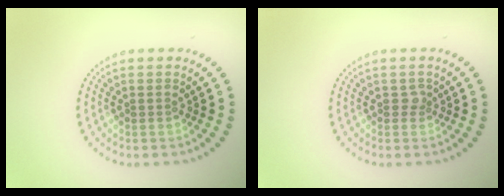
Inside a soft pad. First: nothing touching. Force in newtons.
{"total": 0.7, "press": 0.5, "slide": 0.4}